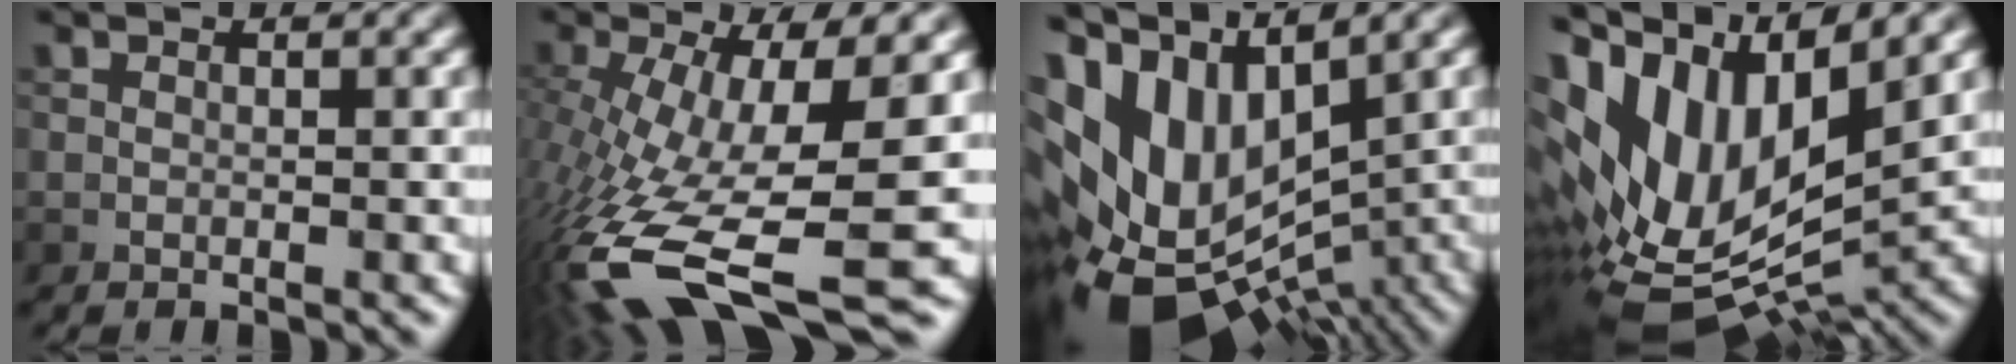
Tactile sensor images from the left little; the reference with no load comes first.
{"total": 15.7, "force": [-5.0, 5.1, 14.0], "torque": [-0.293, -0.027, -0.079]}
{"total": 13.3, "force": [-0.1, 8.1, 10.5], "torque": [-0.210, -0.006, 0.022]}
{"total": 15.2, "force": [3.5, 7.7, 12.7], "torque": [-0.249, 0.009, 0.068]}